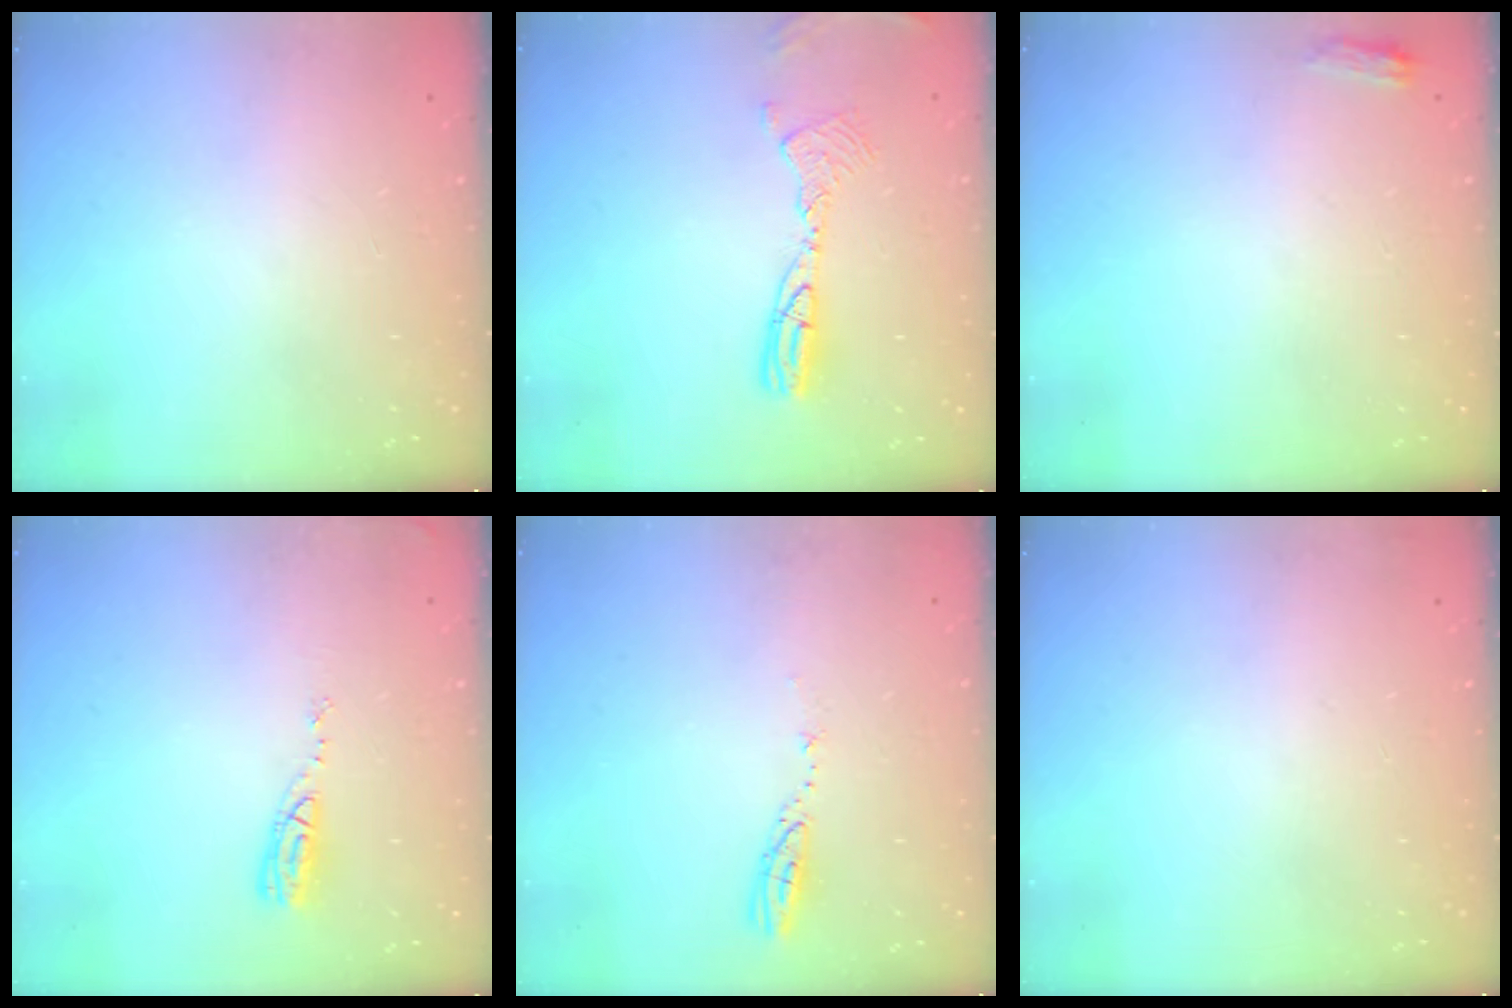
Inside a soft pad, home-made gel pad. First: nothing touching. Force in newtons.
{"total": 9.5, "press": 9.2, "slide": 2.4}
{"total": 2.6, "press": 2.6, "slide": 0.4}
{"total": 7.9, "press": 7.9, "slide": 0.8}
{"total": 3.8, "press": 3.8, "slide": 0.2}
{"total": 2.8, "press": 2.3, "slide": 1.7}